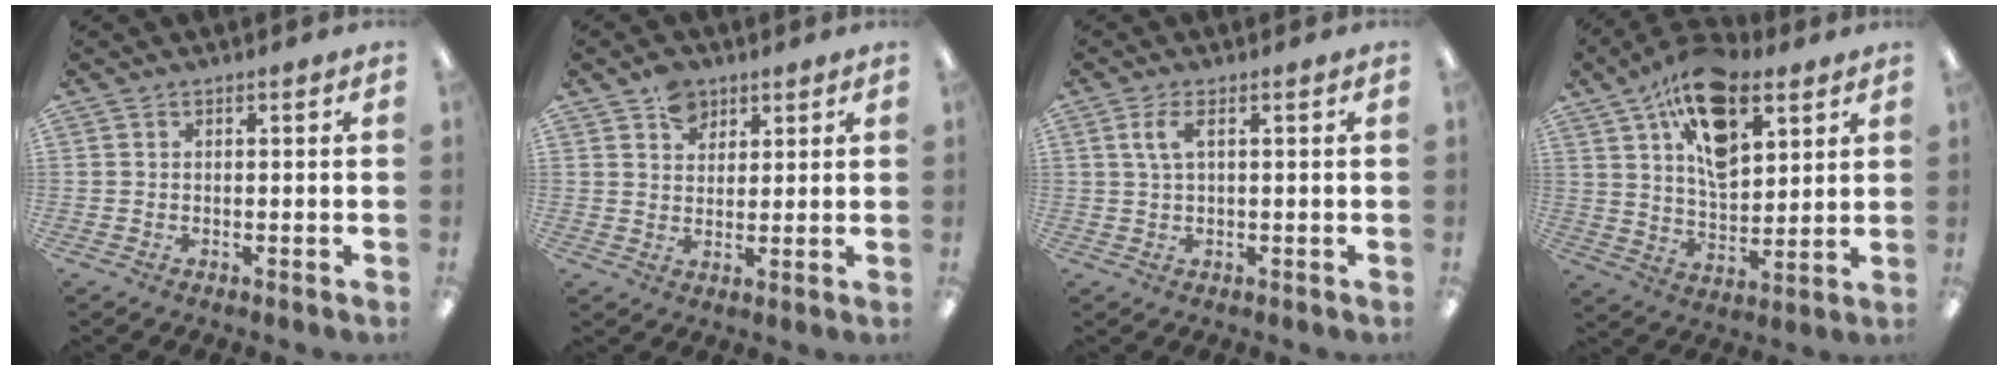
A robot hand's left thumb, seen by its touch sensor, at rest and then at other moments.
{"total": 5.8, "force": [3.8, 4.0, 1.8], "torque": [-0.025, -0.008, 0.069]}
{"total": 3.6, "force": [1.3, 1.1, 3.2], "torque": [-0.067, 0.003, 0.021]}
{"total": 17.0, "force": [9.8, 8.8, 10.7], "torque": [-0.177, -0.039, 0.176]}